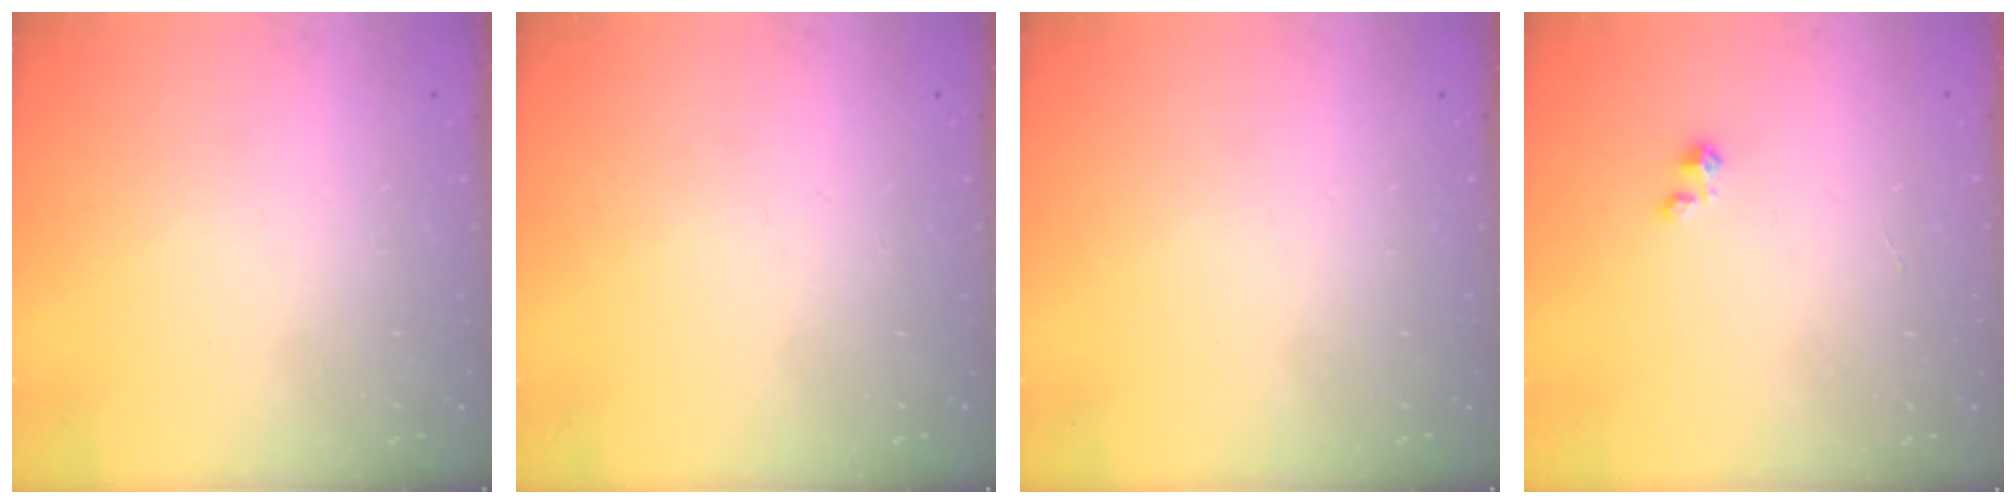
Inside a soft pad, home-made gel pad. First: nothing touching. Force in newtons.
{"total": 0.0}
{"total": 0.0}
{"total": 1.3, "press": 1.3, "slide": 0.3}